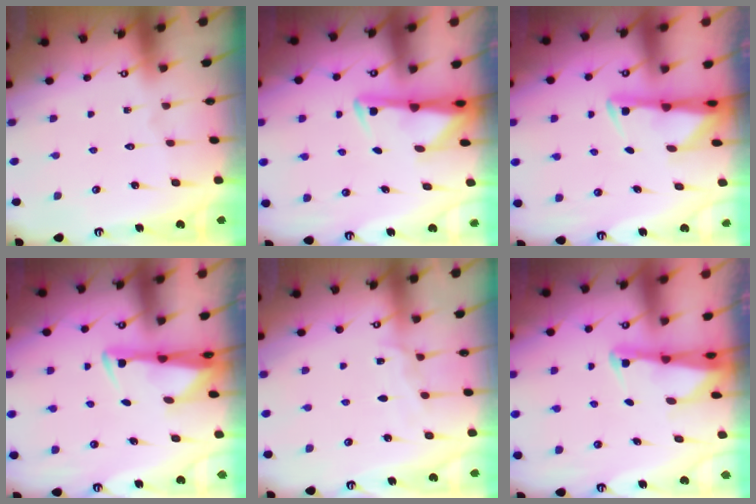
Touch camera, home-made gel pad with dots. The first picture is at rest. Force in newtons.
{"total": 2.9, "press": 2.8, "slide": 0.5}
{"total": 3.0, "press": 3.0, "slide": 0.6}
{"total": 3.0, "press": 2.8, "slide": 0.9}
{"total": 5.8, "press": 5.8, "slide": 0.5}
{"total": 2.6, "press": 2.6, "slide": 0.2}